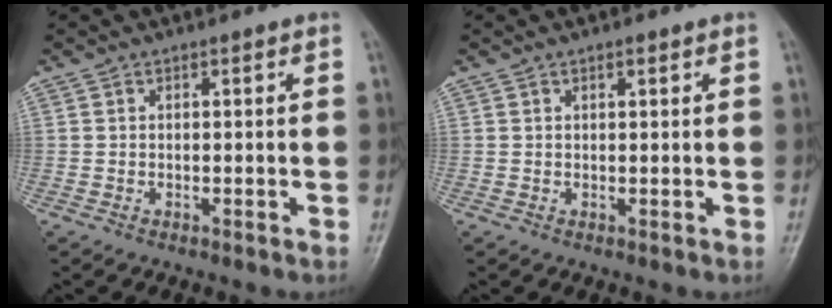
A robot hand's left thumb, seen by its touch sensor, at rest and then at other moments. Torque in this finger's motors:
{"motor_torque": [-0.23, -0.15, 0.00, -0.08, -0.03]}